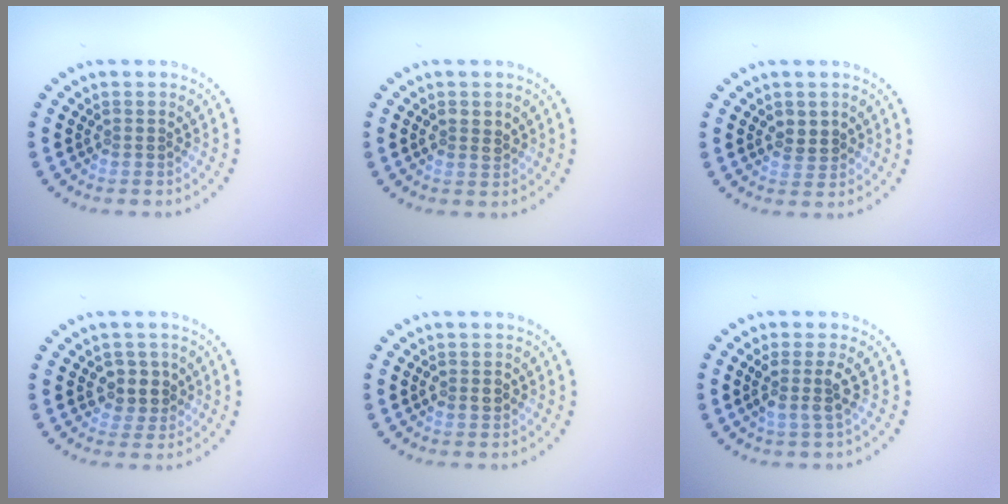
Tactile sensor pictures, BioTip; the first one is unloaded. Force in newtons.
{"total": 1.4, "press": 1.4, "slide": 0.3}
{"total": 1.9, "press": 1.7, "slide": 0.7}
{"total": 2.6, "press": 2.3, "slide": 1.1}
{"total": 1.6, "press": 1.6, "slide": 0.1}
{"total": 2.3, "press": 1.8, "slide": 1.4}